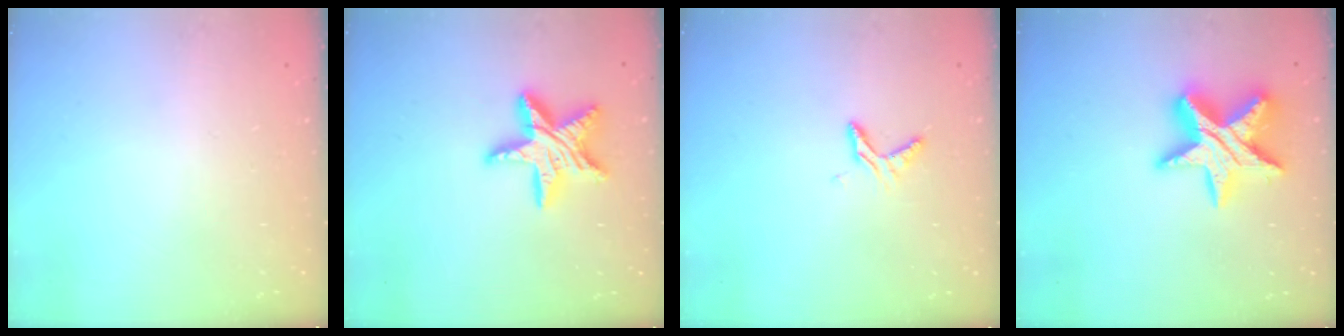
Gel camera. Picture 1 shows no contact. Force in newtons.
{"total": 14.8, "press": 14.8, "slide": 1.3}
{"total": 5.8, "press": 5.8, "slide": 0.4}
{"total": 17.0, "press": 16.9, "slide": 1.2}